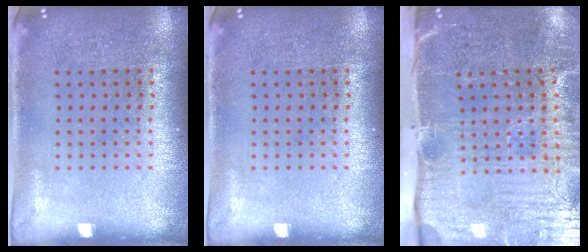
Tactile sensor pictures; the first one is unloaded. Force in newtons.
{"total": 0.0}
{"total": 5.4, "press": 4.4, "slide": 3.1}